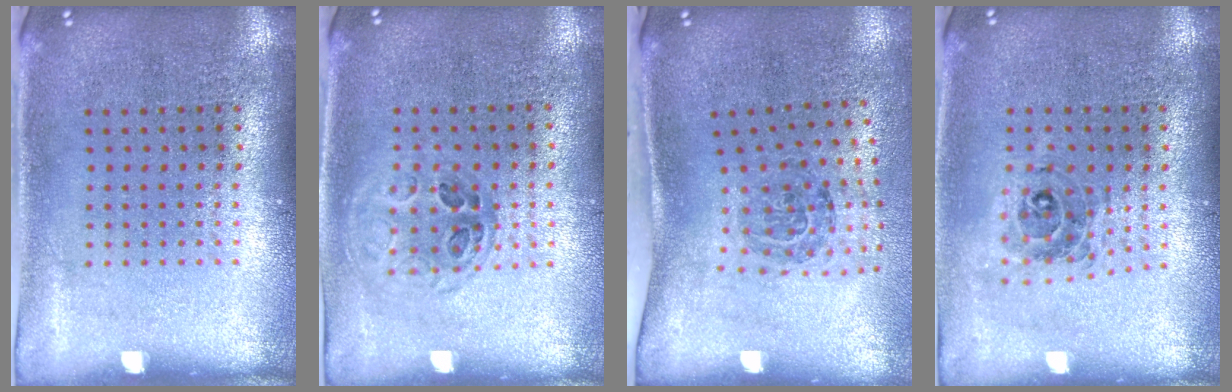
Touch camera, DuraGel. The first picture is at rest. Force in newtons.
{"total": 1.0, "press": 1.0, "slide": 0.2}
{"total": 1.8, "press": 1.3, "slide": 1.3}
{"total": 0.7, "press": 0.7, "slide": 0.1}